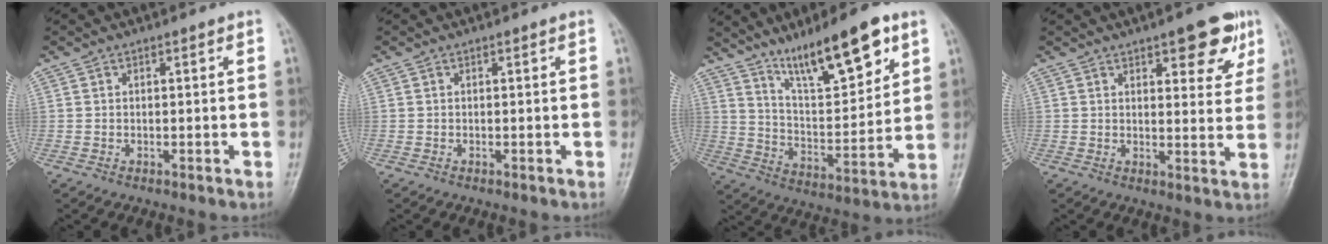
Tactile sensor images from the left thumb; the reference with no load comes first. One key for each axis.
{"total": 0.0}
{"total": 16.7, "fx": 10.7, "fy": 4.6, "fz": 12.0, "tx": -0.169, "ty": -0.056, "tz": 0.190}
{"total": 9.7, "fx": 5.5, "fy": 3.7, "fz": 7.1, "tx": -0.058, "ty": -0.023, "tz": 0.067}